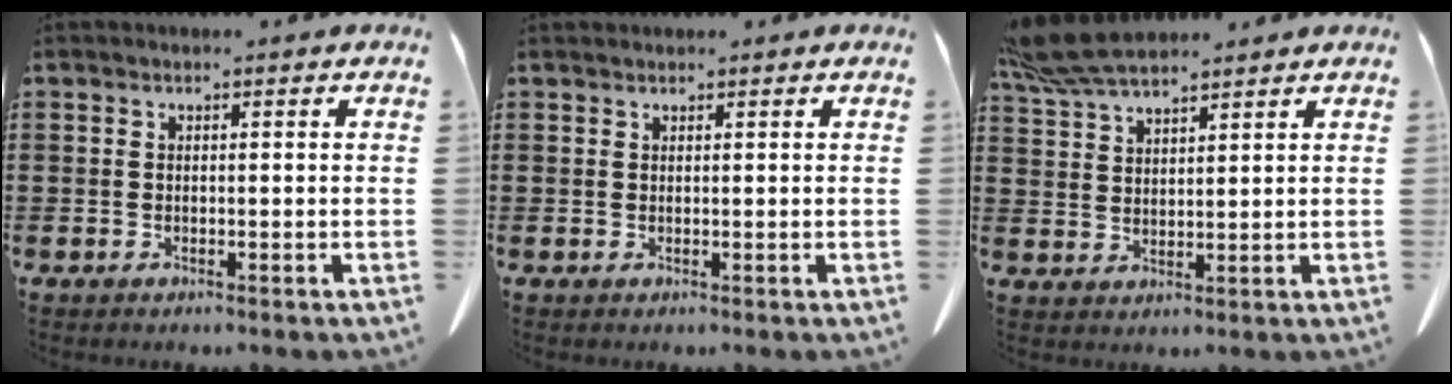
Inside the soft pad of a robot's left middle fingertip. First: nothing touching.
{"total": 0.5, "force": [0.5, 0.1, 0.0], "torque": [-0.002, -0.001, 0.011]}
{"total": 7.3, "force": [6.3, 1.6, 3.4], "torque": [-0.085, -0.008, 0.121]}